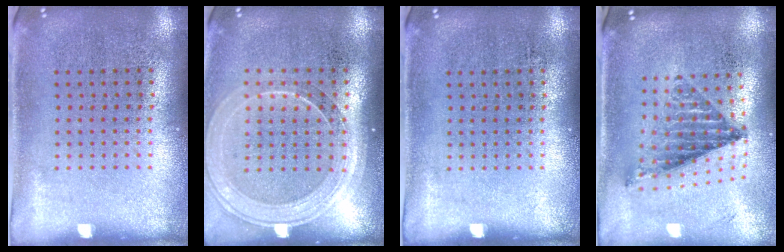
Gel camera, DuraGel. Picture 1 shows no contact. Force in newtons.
{"total": 1.7, "press": 1.6, "slide": 0.7}
{"total": 0.0}
{"total": 1.0, "press": 0.9, "slide": 0.4}